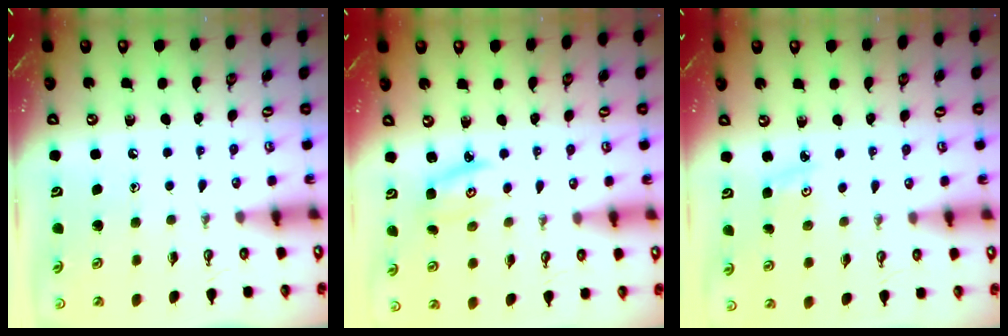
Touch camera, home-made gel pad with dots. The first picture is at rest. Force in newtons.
{"total": 2.8, "press": 2.8, "slide": 0.2}
{"total": 2.7, "press": 2.6, "slide": 0.4}